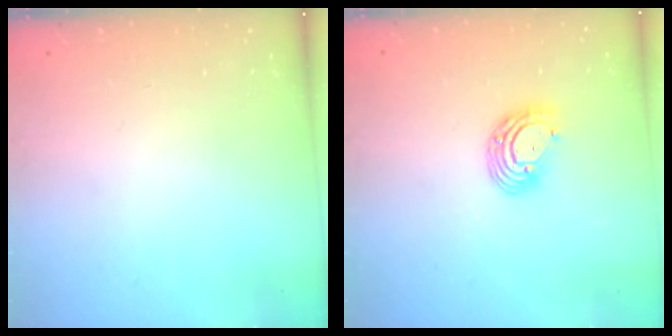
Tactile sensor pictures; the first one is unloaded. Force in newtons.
{"total": 9.6, "press": 9.4, "slide": 1.9}